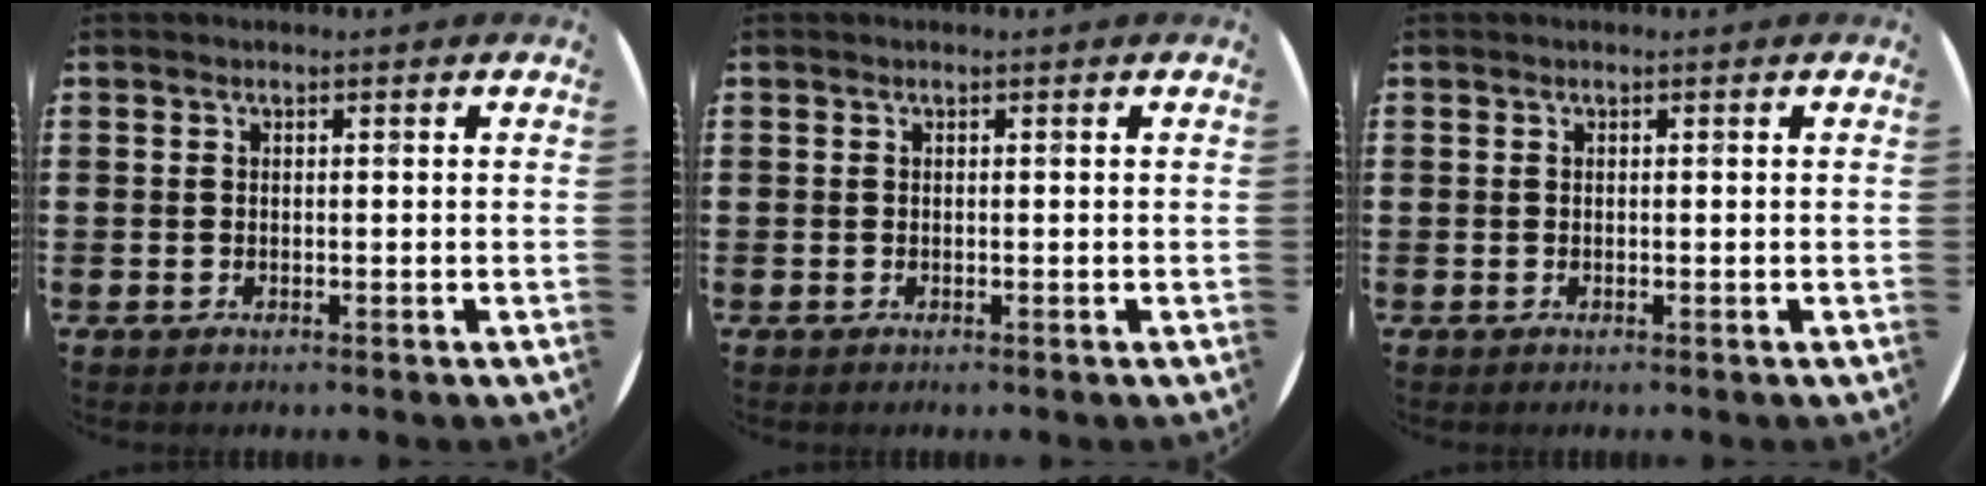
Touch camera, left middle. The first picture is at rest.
{"total": 0.0}
{"total": 0.0}